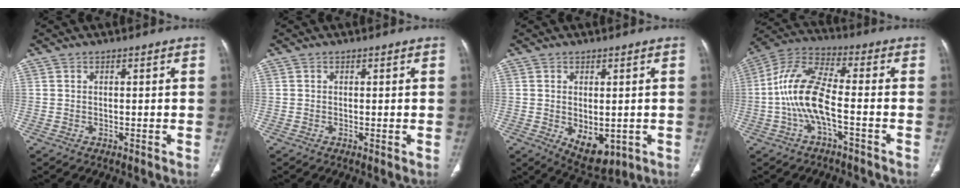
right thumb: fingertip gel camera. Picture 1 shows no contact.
{"total": 0.6, "force": [-0.1, 0.1, 0.6], "torque": [-0.014, -0.004, -0.002]}
{"total": 7.3, "force": [-1.5, 4.2, 5.8], "torque": [-0.072, -0.010, -0.003]}
{"total": 11.9, "force": [-2.7, 4.0, 10.8], "torque": [-0.237, 0.042, -0.056]}